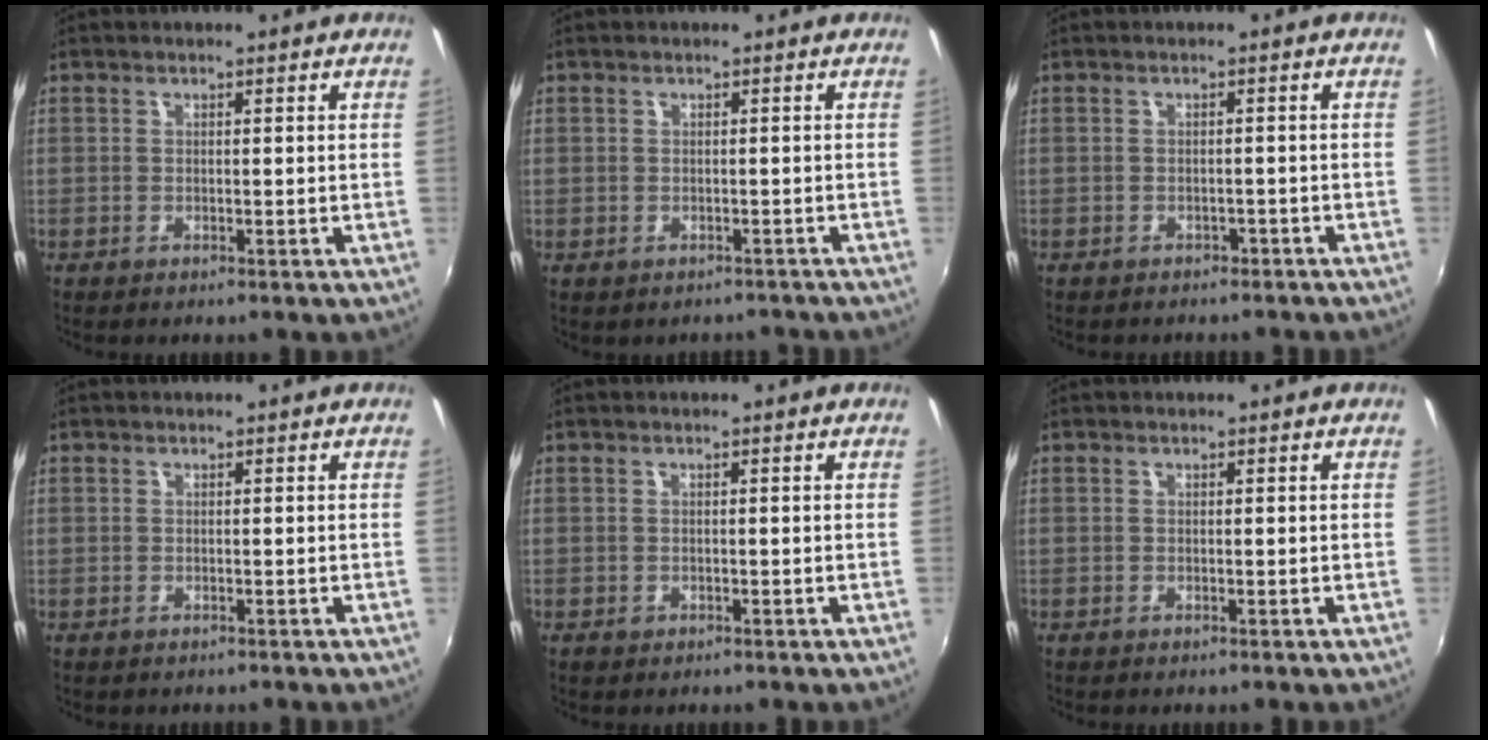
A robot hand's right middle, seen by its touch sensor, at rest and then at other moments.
{"total": 3.3, "force": [-1.7, 2.8, 0.1], "torque": [0.009, 0.022, -0.016]}
{"total": 3.5, "force": [-2.9, 1.7, 0.9], "torque": [-0.015, -0.006, -0.034]}
{"total": 0.7, "force": [-0.3, 0.6, 0.0], "torque": [-0.001, -0.002, -0.004]}
{"total": 0.8, "force": [-0.4, 0.6, 0.2], "torque": [-0.003, -0.003, -0.005]}
{"total": 0.0}